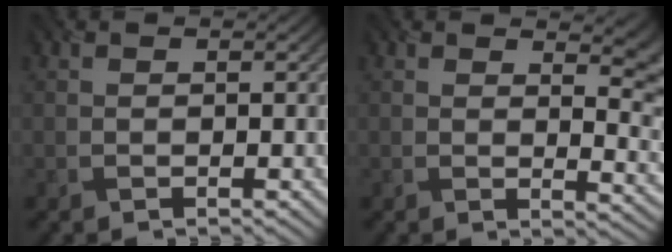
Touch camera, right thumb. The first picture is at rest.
{"total": 7.5, "force": [3.3, 3.3, 5.9], "torque": [-0.048, -0.002, 0.052]}